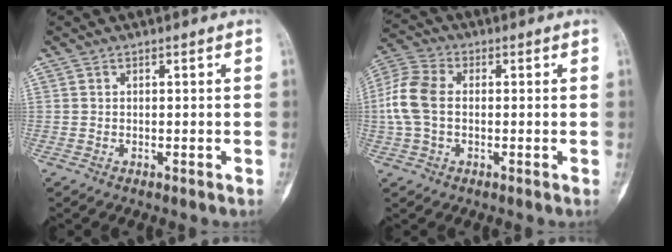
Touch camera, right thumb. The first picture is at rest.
{"total": 9.0, "force": [-0.1, 5.8, 6.8], "torque": [-0.161, 0.021, -0.009]}